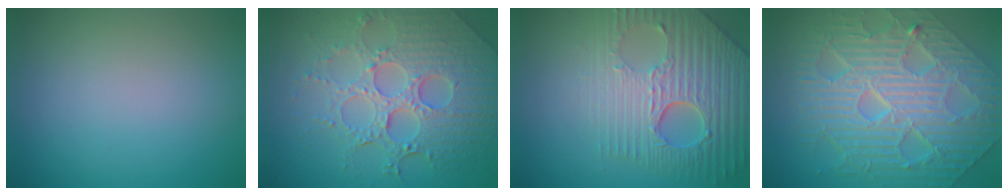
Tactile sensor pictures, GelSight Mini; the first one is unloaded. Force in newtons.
{"total": 7.9, "press": 5.8, "slide": 5.4}
{"total": 8.7, "press": 5.9, "slide": 6.4}
{"total": 10.7, "press": 7.4, "slide": 7.7}